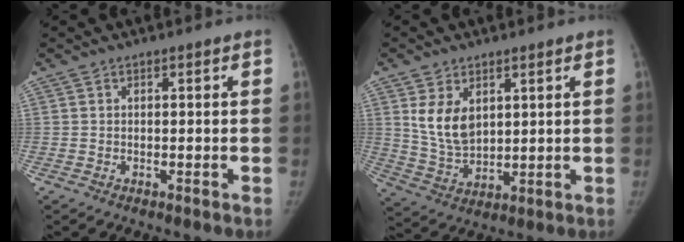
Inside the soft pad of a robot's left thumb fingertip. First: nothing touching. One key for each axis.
{"total": 8.8, "fx": 3.3, "fy": 5.6, "fz": 5.9, "tx": -0.092, "ty": -0.021, "tz": 0.079}